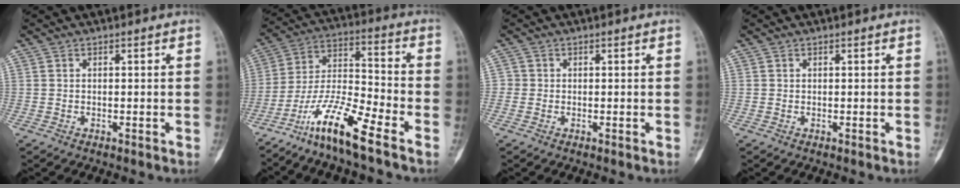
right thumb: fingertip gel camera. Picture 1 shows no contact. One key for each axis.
{"total": 14.1, "fx": -9.5, "fy": 1.8, "fz": 10.2, "tx": -0.205, "ty": 0.057, "tz": -0.184}
{"total": 1.1, "fx": -0.1, "fy": 1.1, "fz": 0.1, "tx": 0.007, "ty": 0.004, "tz": -0.004}
{"total": 0.0}